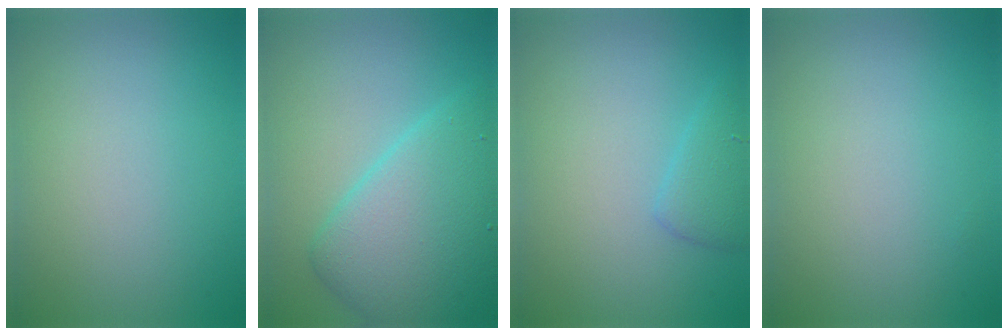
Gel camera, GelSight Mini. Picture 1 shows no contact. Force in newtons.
{"total": 7.4, "press": 7.4, "slide": 0.3}
{"total": 2.0, "press": 2.0, "slide": 0.2}
{"total": 0.0}